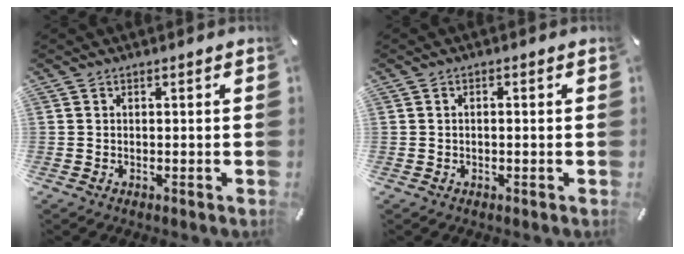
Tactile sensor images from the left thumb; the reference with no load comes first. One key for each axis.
{"total": 0.9, "fx": -0.3, "fy": 0.4, "fz": 0.7, "tx": -0.014, "ty": 0.000, "tz": -0.006}